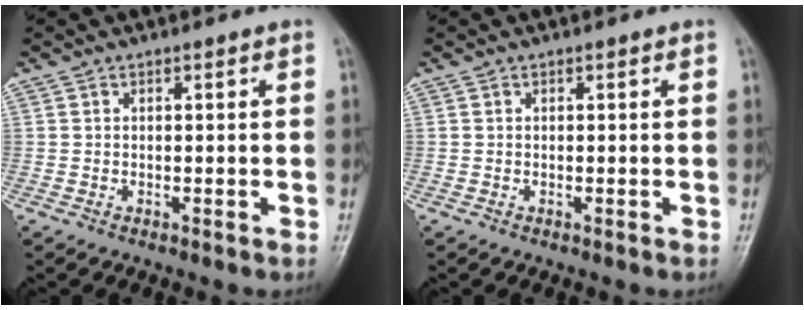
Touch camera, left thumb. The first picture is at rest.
{"total": 0.0}